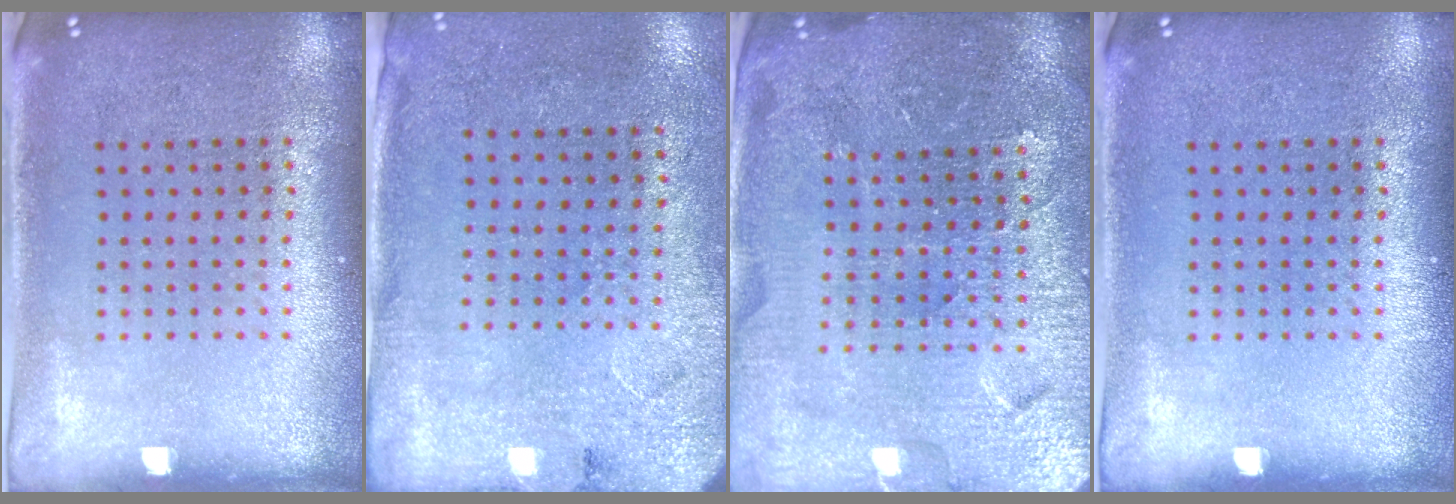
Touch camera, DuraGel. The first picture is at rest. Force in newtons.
{"total": 2.7, "press": 2.2, "slide": 1.6}
{"total": 4.8, "press": 4.5, "slide": 1.6}
{"total": 0.0}